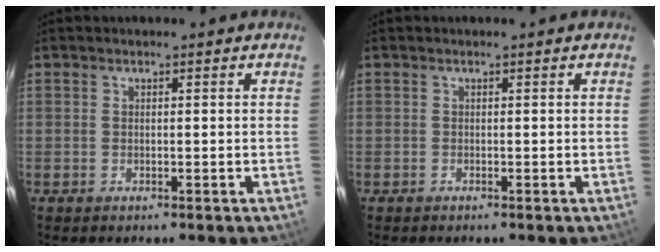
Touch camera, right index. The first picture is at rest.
{"total": 0.0}